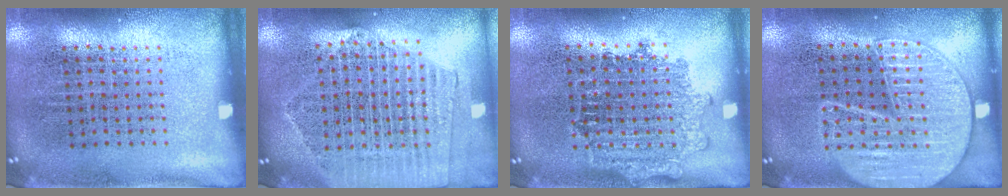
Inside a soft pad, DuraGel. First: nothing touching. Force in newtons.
{"total": 2.1, "press": 1.9, "slide": 0.9}
{"total": 1.1, "press": 1.1, "slide": 0.1}
{"total": 2.3, "press": 2.3, "slide": 0.3}